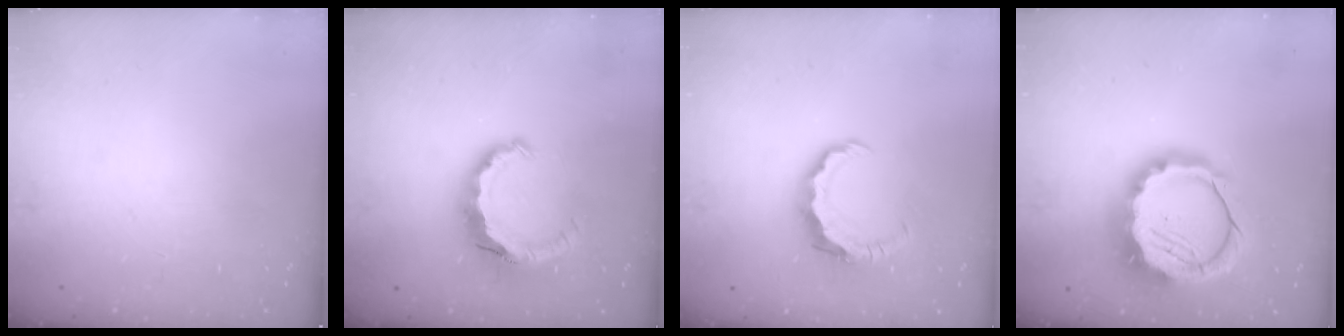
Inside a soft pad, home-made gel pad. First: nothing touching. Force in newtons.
{"total": 8.3, "press": 8.2, "slide": 1.1}
{"total": 8.4, "press": 8.4, "slide": 0.5}
{"total": 16.2, "press": 15.8, "slide": 3.5}